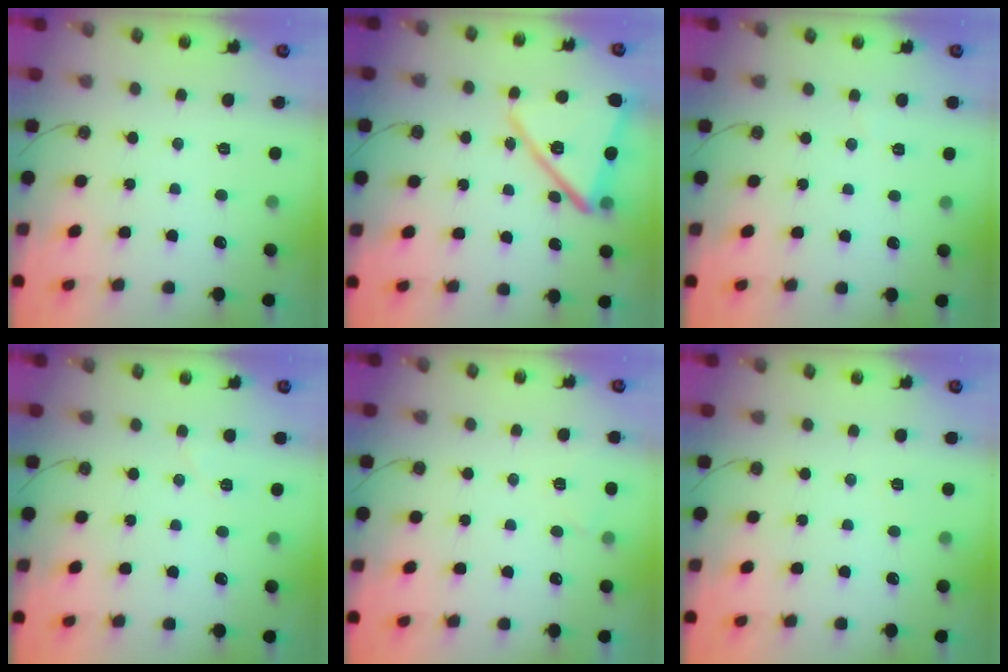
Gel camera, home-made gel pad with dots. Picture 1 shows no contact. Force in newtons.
{"total": 16.4, "press": 16.4, "slide": 1.1}
{"total": 3.0, "press": 2.6, "slide": 1.4}
{"total": 4.6, "press": 4.2, "slide": 1.8}
{"total": 3.9, "press": 2.8, "slide": 2.8}
{"total": 3.3, "press": 2.2, "slide": 2.4}